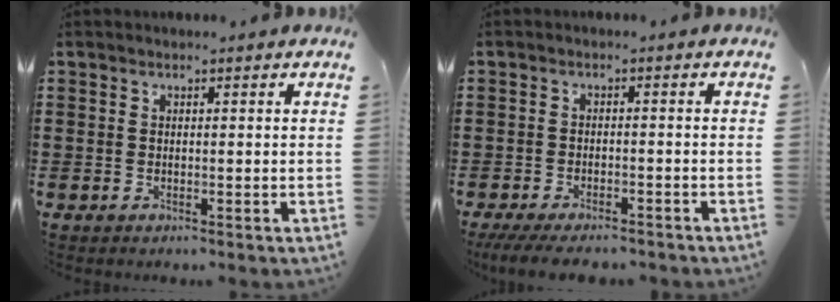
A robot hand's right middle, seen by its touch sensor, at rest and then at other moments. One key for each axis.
{"total": 3.1, "fx": -2.9, "fy": 0.3, "fz": 1.2, "tx": -0.035, "ty": -0.009, "tz": -0.061}